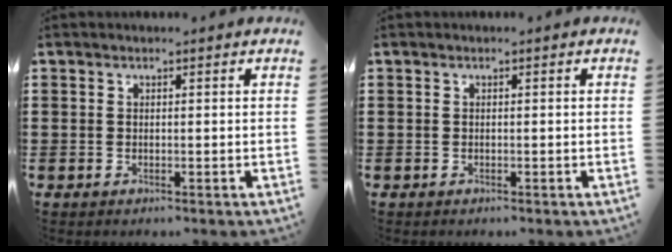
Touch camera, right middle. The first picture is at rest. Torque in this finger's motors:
{"motor_torque": [-0.42, -0.37, -0.01, -0.01]}